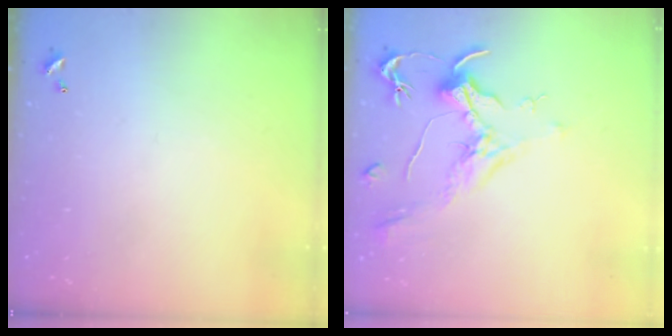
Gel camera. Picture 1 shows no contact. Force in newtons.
{"total": 2.1, "press": 2.0, "slide": 0.8}